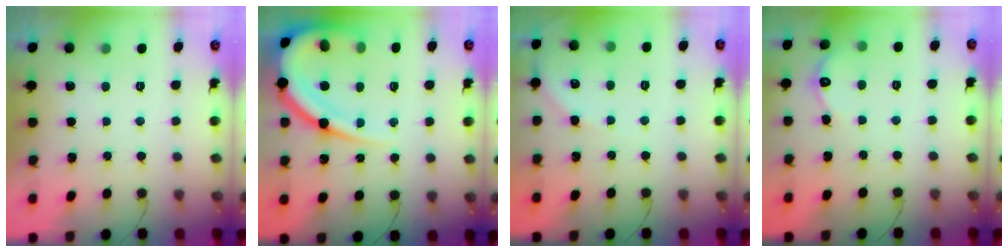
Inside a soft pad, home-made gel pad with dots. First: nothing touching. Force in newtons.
{"total": 19.8, "press": 19.7, "slide": 1.7}
{"total": 3.0, "press": 3.0, "slide": 0.6}
{"total": 3.7, "press": 3.6, "slide": 0.5}